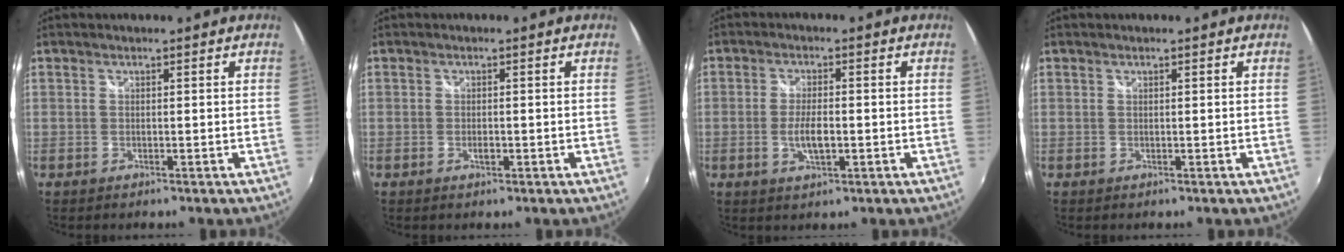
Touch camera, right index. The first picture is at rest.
{"total": 1.2, "force": [-0.4, 0.7, 0.9], "torque": [-0.016, -0.001, -0.008]}
{"total": 4.7, "force": [-1.1, 1.7, 4.3], "torque": [-0.086, -0.004, -0.019]}
{"total": 0.0}